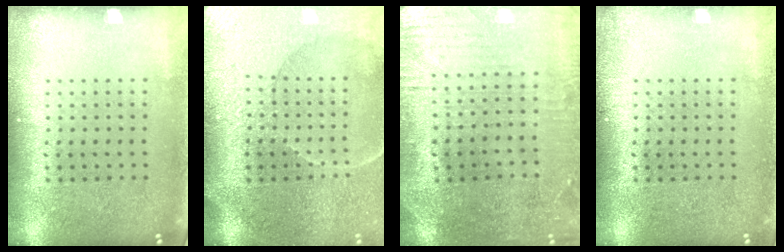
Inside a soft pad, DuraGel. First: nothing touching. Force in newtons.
{"total": 3.9, "press": 3.6, "slide": 1.4}
{"total": 0.9, "press": 0.7, "slide": 0.6}
{"total": 0.7, "press": 0.7, "slide": 0.0}